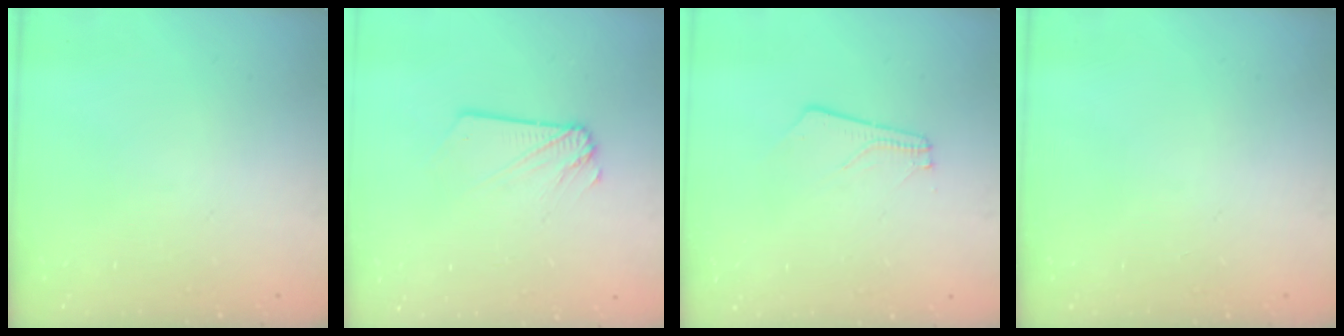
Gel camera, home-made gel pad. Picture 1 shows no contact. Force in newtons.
{"total": 2.1, "press": 2.1, "slide": 0.1}
{"total": 2.4, "press": 2.4, "slide": 0.4}
{"total": 0.0}